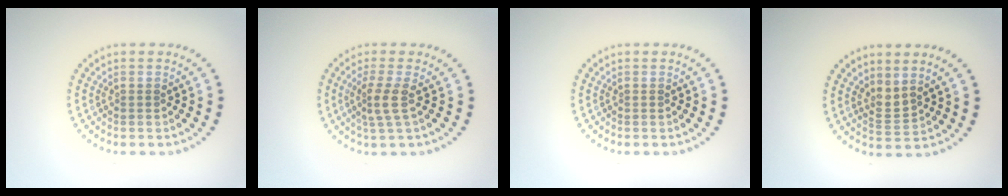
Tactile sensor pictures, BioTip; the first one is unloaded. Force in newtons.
{"total": 2.4, "press": 1.7, "slide": 1.7}
{"total": 0.0}
{"total": 1.6, "press": 1.2, "slide": 1.0}